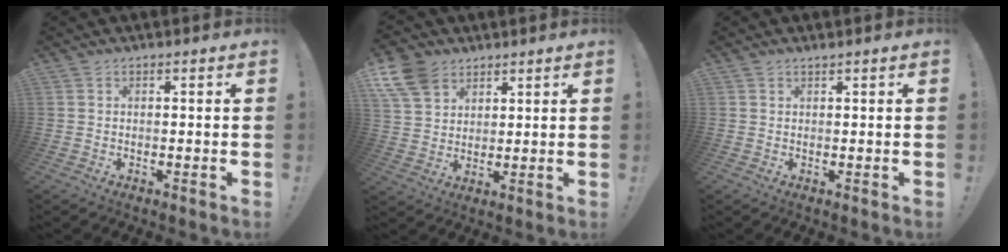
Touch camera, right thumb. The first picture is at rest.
{"total": 10.1, "force": [6.1, 6.9, 4.2], "torque": [-0.081, -0.032, 0.121]}
{"total": 0.8, "force": [0.8, -0.3, 0.1], "torque": [0.003, -0.002, 0.013]}